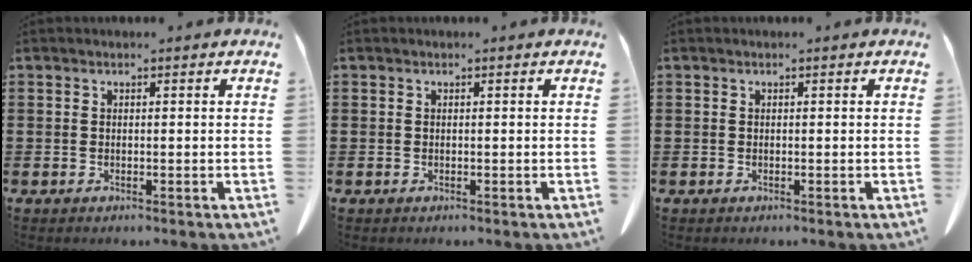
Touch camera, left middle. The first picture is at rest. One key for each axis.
{"total": 0.0}
{"total": 0.0}